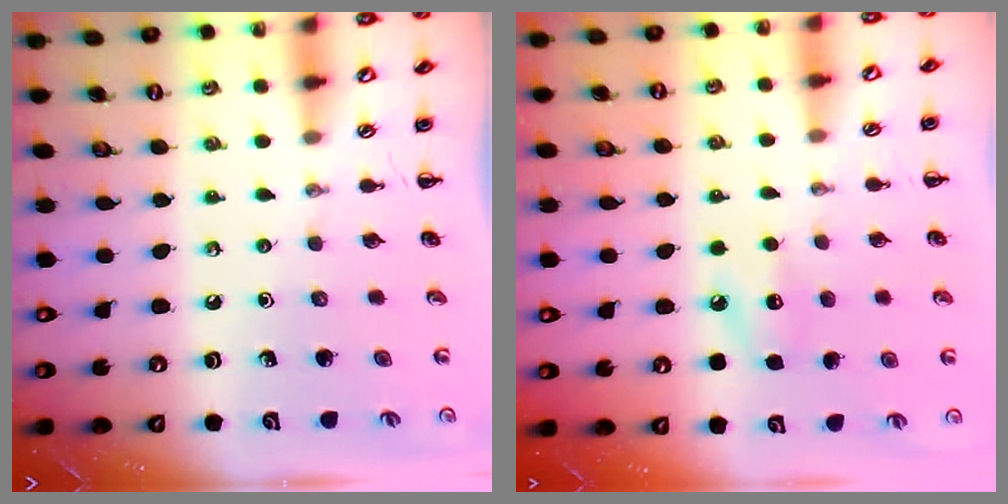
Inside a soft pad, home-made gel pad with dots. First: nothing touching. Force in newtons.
{"total": 8.6, "press": 8.5, "slide": 1.6}